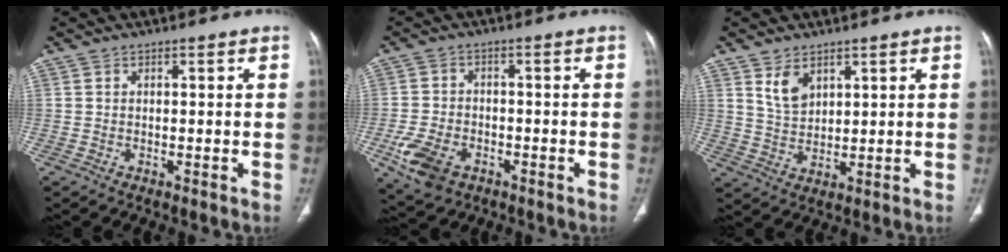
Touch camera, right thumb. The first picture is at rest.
{"total": 8.6, "force": [-3.9, 5.7, 5.2], "torque": [-0.105, 0.012, -0.063]}
{"total": 5.3, "force": [3.0, 3.1, 2.9], "torque": [-0.042, -0.021, 0.067]}